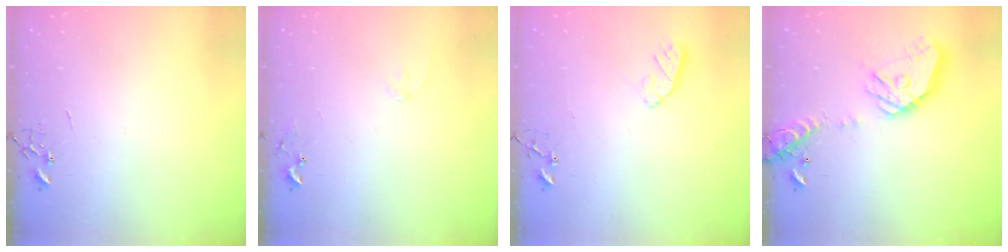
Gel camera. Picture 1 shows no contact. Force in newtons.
{"total": 7.8, "press": 7.7, "slide": 0.5}
{"total": 4.5, "press": 4.5, "slide": 0.6}
{"total": 19.0, "press": 18.9, "slide": 2.0}